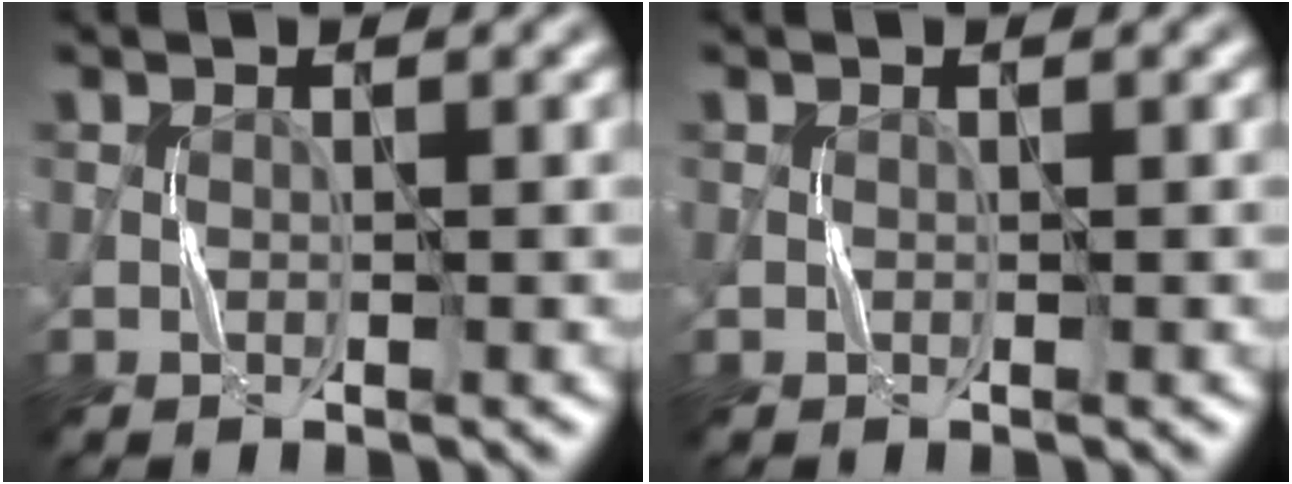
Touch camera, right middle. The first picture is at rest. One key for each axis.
{"total": 0.0}